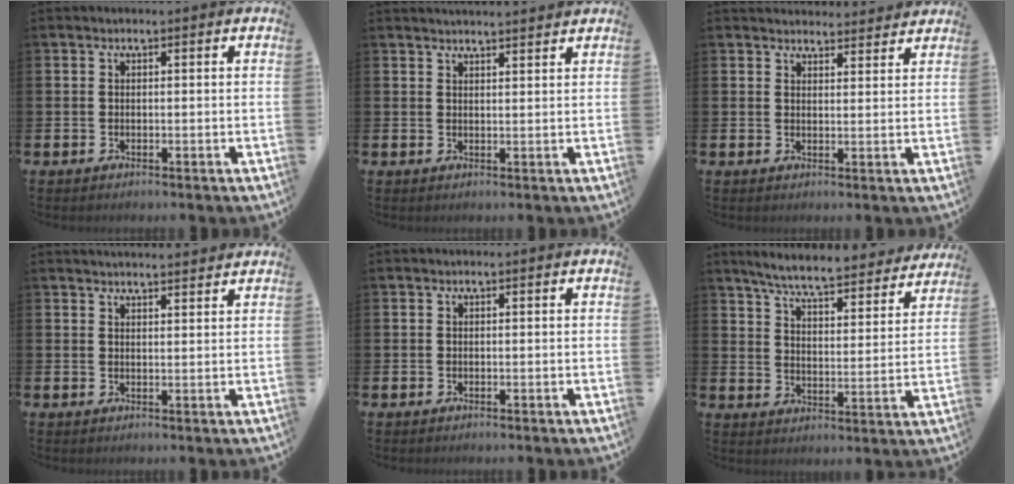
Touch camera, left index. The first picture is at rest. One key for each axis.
{"total": 2.3, "fx": 2.3, "fy": 0.0, "fz": 0.0, "tx": 0.003, "ty": -0.014, "tz": 0.041}
{"total": 3.4, "fx": 3.3, "fy": 0.7, "fz": -0.1, "tx": 0.006, "ty": -0.020, "tz": 0.059}
{"total": 2.7, "fx": 2.7, "fy": 0.0, "fz": -0.1, "tx": -0.004, "ty": -0.012, "tz": 0.049}
{"total": 0.0}
{"total": 7.0, "fx": 6.6, "fy": 0.5, "fz": 2.5, "tx": -0.070, "ty": -0.045, "tz": 0.110}